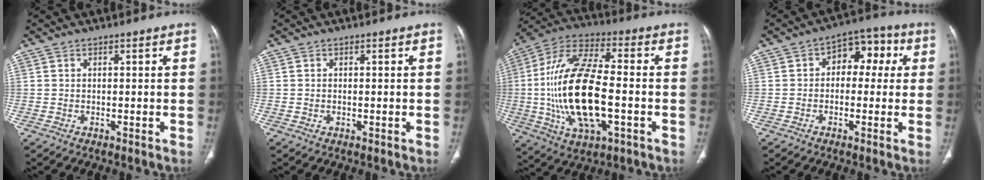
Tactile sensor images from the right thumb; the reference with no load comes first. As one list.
[{"total": 0.0}, {"total": 21.9, "force": [-2.9, 9.2, 19.7], "torque": [-0.399, 0.019, -0.049]}, {"total": 8.6, "force": [1.4, 5.8, 6.1], "torque": [-0.036, 0.029, 0.009]}]